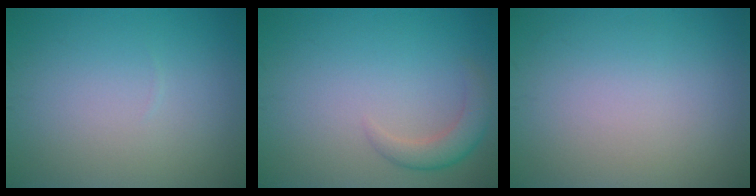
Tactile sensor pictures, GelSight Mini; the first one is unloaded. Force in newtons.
{"total": 2.6, "press": 2.6, "slide": 0.3}
{"total": 0.0}